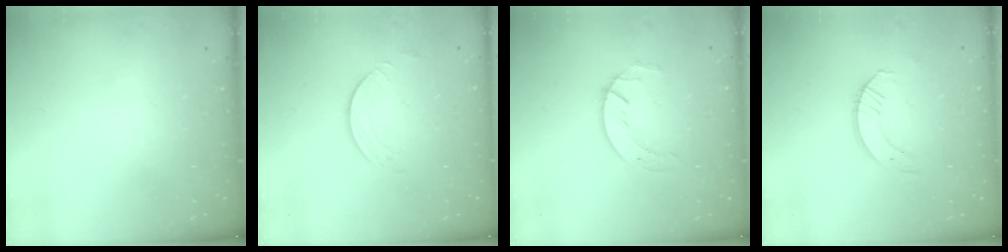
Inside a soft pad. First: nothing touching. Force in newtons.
{"total": 1.7, "press": 1.7, "slide": 0.2}
{"total": 5.7, "press": 5.7, "slide": 0.4}
{"total": 5.4, "press": 5.4, "slide": 0.5}